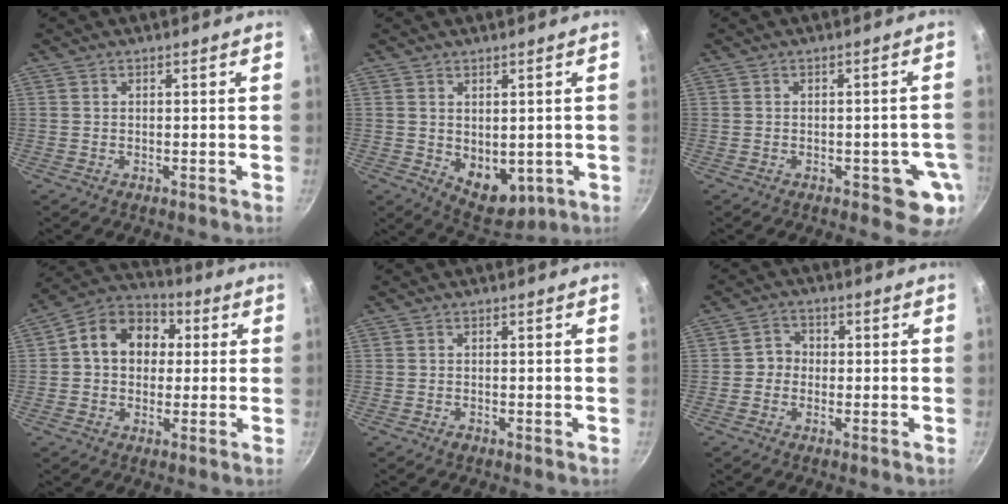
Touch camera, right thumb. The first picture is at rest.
{"total": 7.7, "force": [-0.2, 5.2, 5.7], "torque": [-0.054, -0.017, 0.019]}
{"total": 6.4, "force": [-2.0, 3.4, 5.1], "torque": [-0.021, 0.011, -0.023]}
{"total": 12.7, "force": [1.9, 10.1, 7.6], "torque": [-0.085, 0.027, 0.008]}
{"total": 0.7, "force": [-0.4, 0.4, 0.4], "torque": [-0.007, 0.001, -0.009]}
{"total": 3.4, "force": [-0.5, 3.1, 1.2], "torque": [0.005, 0.011, -0.017]}